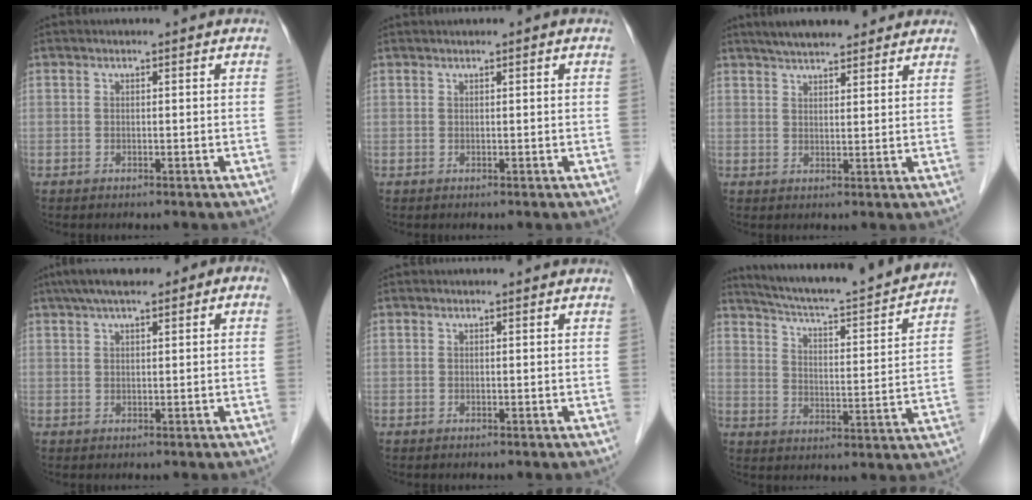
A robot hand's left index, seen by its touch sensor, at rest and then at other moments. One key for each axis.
{"total": 0.7, "fx": 0.5, "fy": -0.1, "fz": 0.6, "tx": -0.013, "ty": 0.009, "tz": 0.013}
{"total": 9.4, "fx": 8.1, "fy": 2.0, "fz": 4.4, "tx": -0.060, "ty": 0.027, "tz": 0.118}
{"total": 7.3, "fx": 3.6, "fy": 1.9, "fz": 6.1, "tx": -0.104, "ty": 0.035, "tz": 0.053}
{"total": 0.0}
{"total": 18.6, "fx": 17.2, "fy": -0.1, "fz": 7.0, "tx": -0.118, "ty": -0.021, "tz": 0.246}